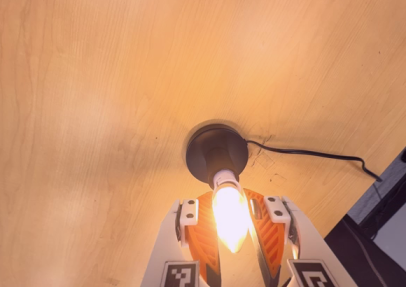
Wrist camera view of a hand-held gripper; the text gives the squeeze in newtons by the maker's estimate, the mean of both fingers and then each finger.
{"total": 12.2, "left": 9.8, "right": 14.5}